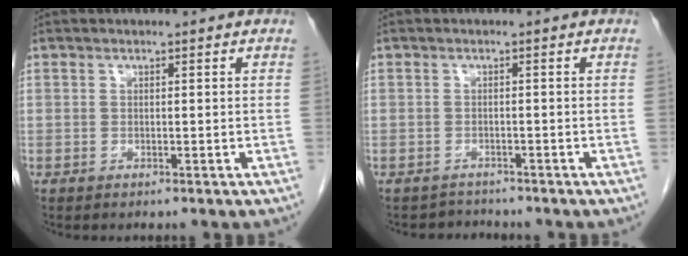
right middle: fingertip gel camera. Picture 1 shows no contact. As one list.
[{"total": 1.8, "force": [-1.5, 0.3, -0.9], "torque": [0.014, -0.006, -0.023]}]